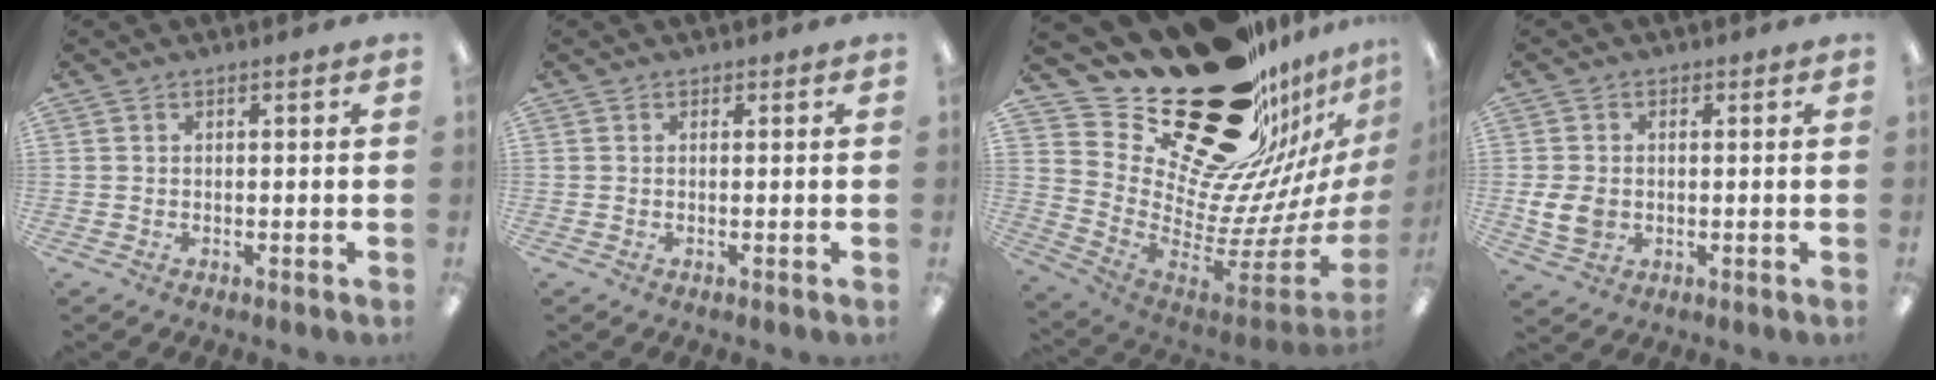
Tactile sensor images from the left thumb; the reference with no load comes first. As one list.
[{"total": 0.0}, {"total": 34.4, "force": [24.3, 15.5, 18.8], "torque": [-0.239, -0.209, 0.476]}, {"total": 6.2, "force": [-0.5, 5.2, 3.5], "torque": [-0.066, 0.001, -0.010]}]